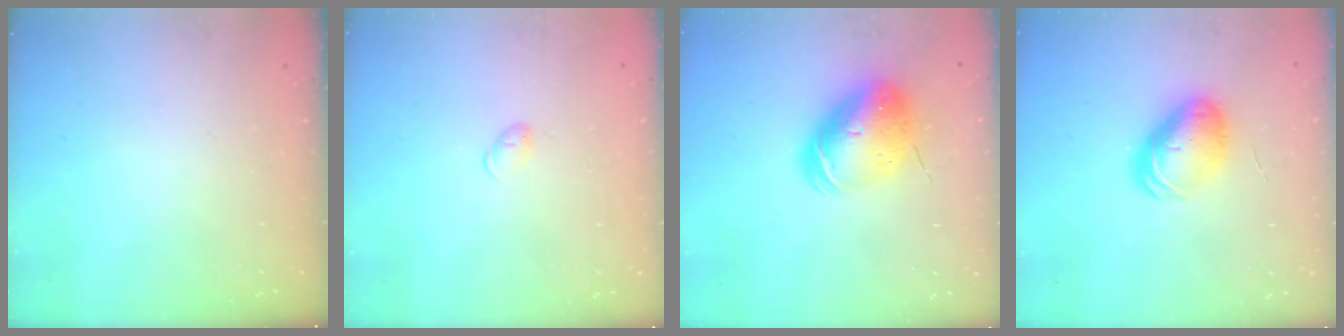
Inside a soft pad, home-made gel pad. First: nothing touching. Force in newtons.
{"total": 3.8, "press": 3.7, "slide": 0.6}
{"total": 13.5, "press": 13.2, "slide": 2.6}
{"total": 10.7, "press": 10.4, "slide": 2.3}